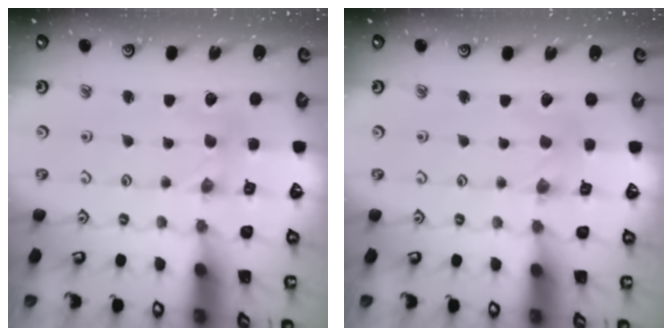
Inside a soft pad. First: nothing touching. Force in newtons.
{"total": 0.0}